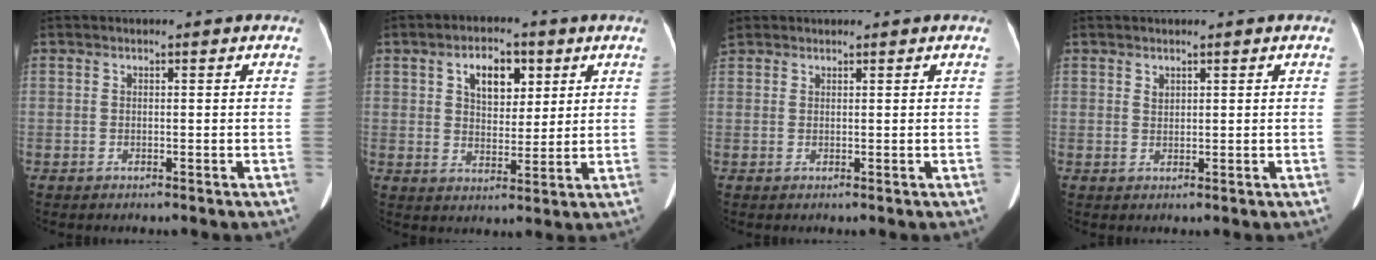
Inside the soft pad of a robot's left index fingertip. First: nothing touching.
{"total": 6.9, "force": [3.0, 3.9, 4.8], "torque": [-0.080, 0.015, 0.050]}
{"total": 2.0, "force": [1.6, 1.2, 0.3], "torque": [-0.015, 0.014, 0.034]}
{"total": 0.9, "force": [0.7, 0.4, 0.3], "torque": [-0.007, 0.004, 0.013]}